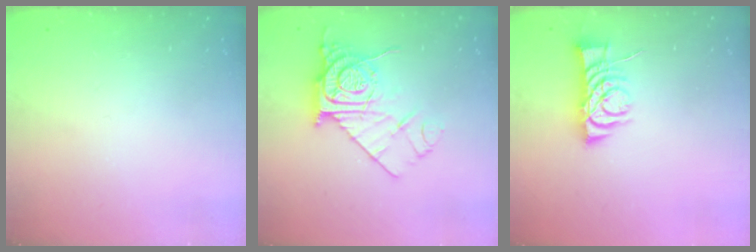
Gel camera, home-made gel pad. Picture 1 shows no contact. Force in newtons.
{"total": 12.4, "press": 12.3, "slide": 0.9}
{"total": 7.8, "press": 7.7, "slide": 0.6}